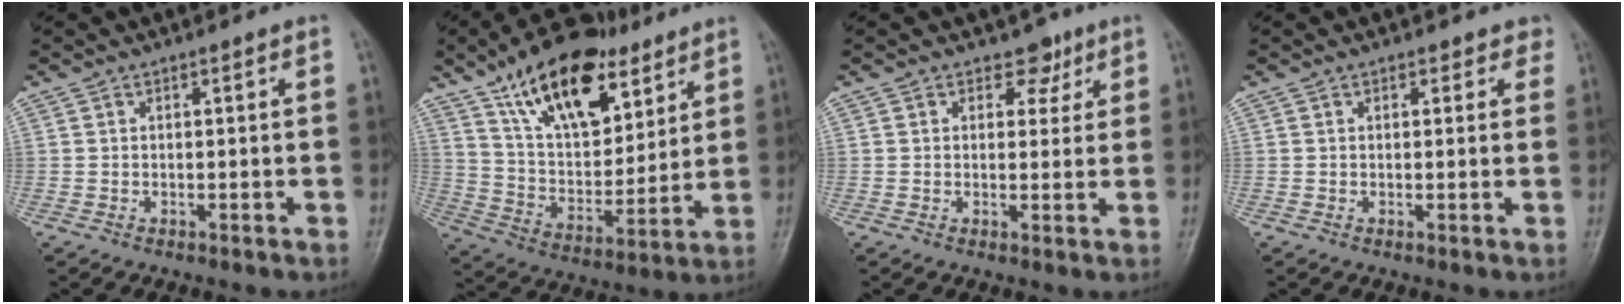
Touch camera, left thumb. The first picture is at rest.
{"total": 21.3, "force": [12.5, 10.6, 13.7], "torque": [-0.187, -0.046, 0.220]}
{"total": 3.5, "force": [2.1, 2.6, 1.1], "torque": [0.011, -0.009, 0.026]}
{"total": 2.0, "force": [1.3, 1.4, 0.5], "torque": [0.021, -0.003, 0.009]}